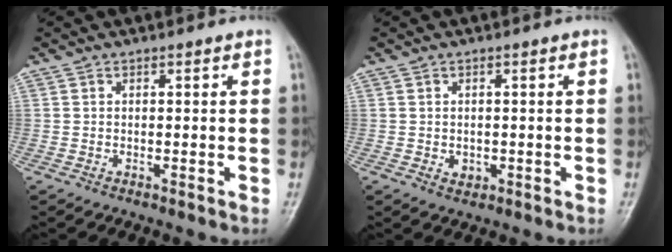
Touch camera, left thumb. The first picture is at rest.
{"total": 1.8, "force": [-0.4, 1.4, 1.0], "torque": [-0.008, 0.001, -0.001]}